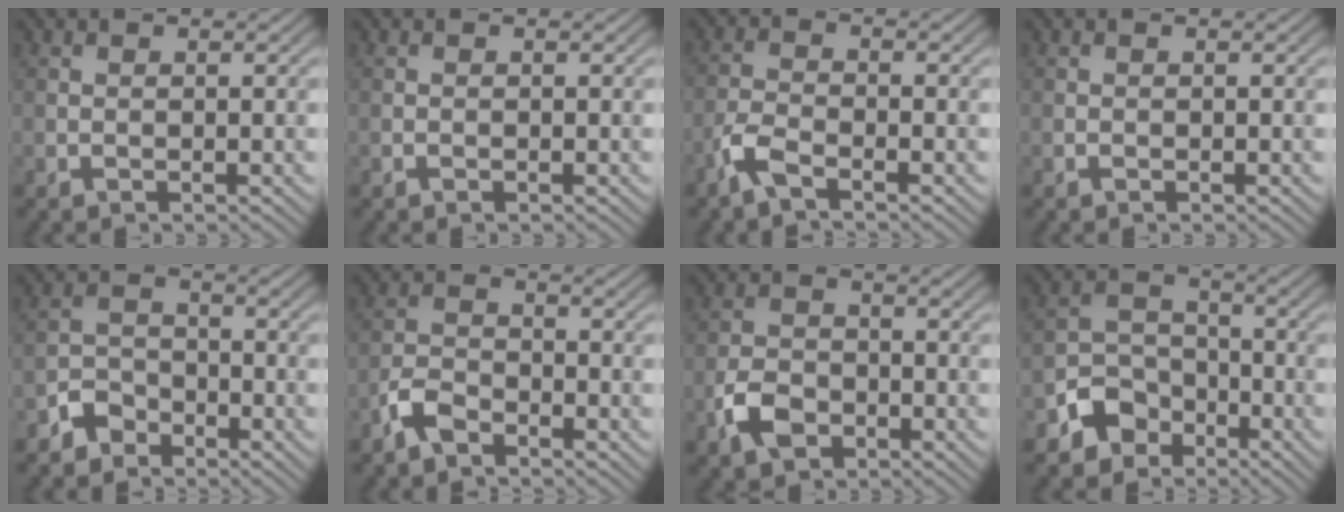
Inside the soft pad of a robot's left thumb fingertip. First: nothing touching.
{"total": 0.0}
{"total": 3.5, "force": [-2.6, 0.9, 2.2], "torque": [-0.056, -0.003, -0.065]}
{"total": 0.0}
{"total": 3.7, "force": [-2.7, 2.3, 1.0], "torque": [-0.018, 0.006, -0.066]}
{"total": 3.9, "force": [-3.0, 1.7, 2.0], "torque": [-0.044, 0.001, -0.074]}
{"total": 4.8, "force": [-2.6, 3.1, 2.6], "torque": [-0.058, -0.003, -0.061]}
{"total": 6.5, "force": [-3.9, 4.7, 2.2], "torque": [-0.041, 0.002, -0.090]}